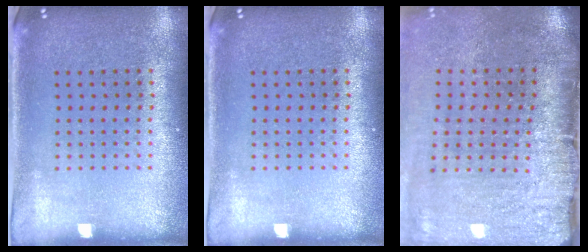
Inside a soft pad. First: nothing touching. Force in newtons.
{"total": 0.0}
{"total": 4.6, "press": 3.9, "slide": 2.5}